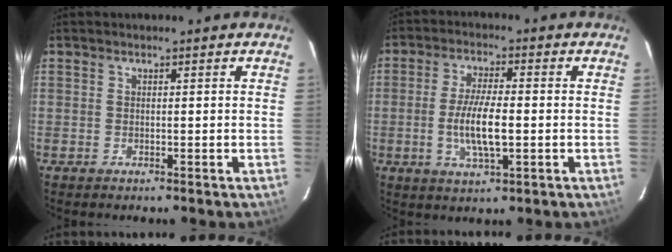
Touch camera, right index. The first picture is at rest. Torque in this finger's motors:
{"motor_torque": [1.67, -0.34, 0.75, 0.21]}